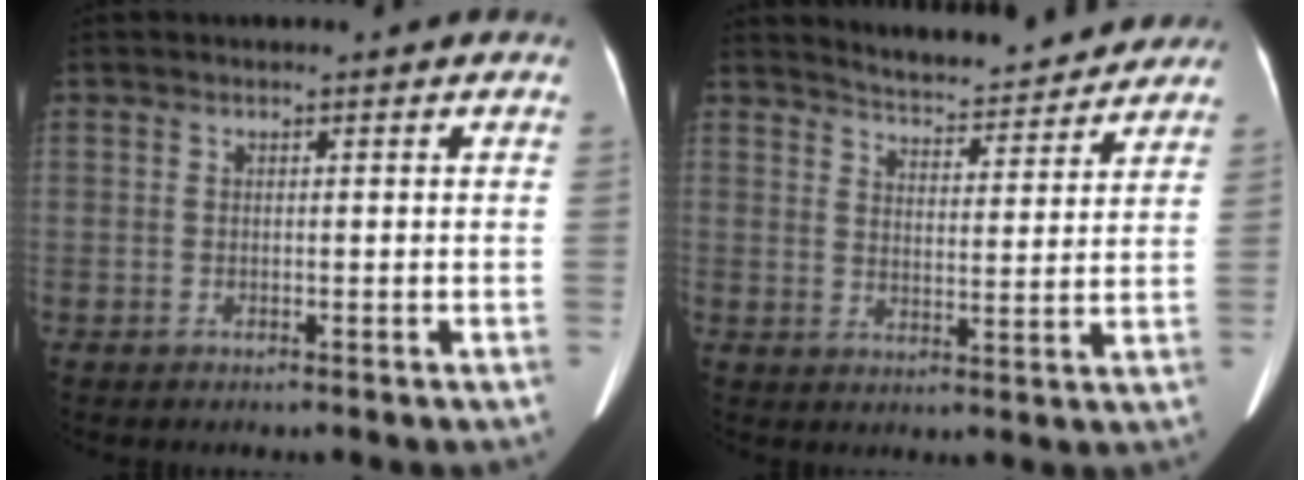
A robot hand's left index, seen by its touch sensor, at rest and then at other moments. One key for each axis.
{"total": 12.2, "fx": 11.7, "fy": 1.9, "fz": 2.9, "tx": -0.036, "ty": -0.002, "tz": 0.156}